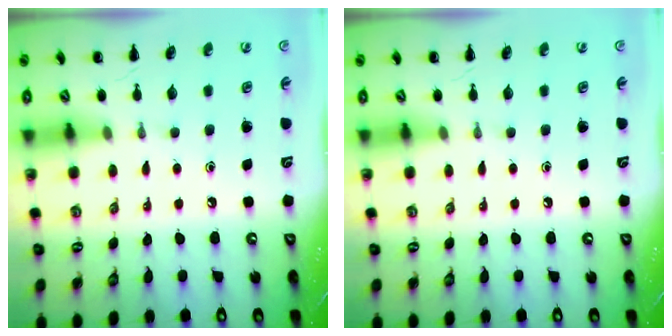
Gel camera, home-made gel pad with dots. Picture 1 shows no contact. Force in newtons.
{"total": 0.0}